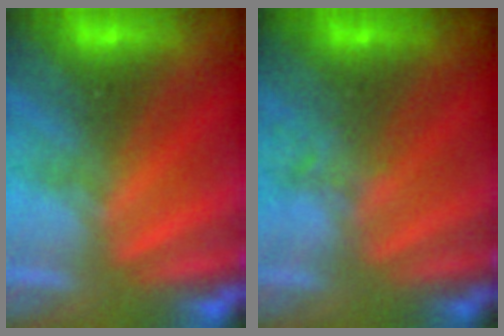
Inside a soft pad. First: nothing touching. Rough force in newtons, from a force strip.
{"total": 1.7}